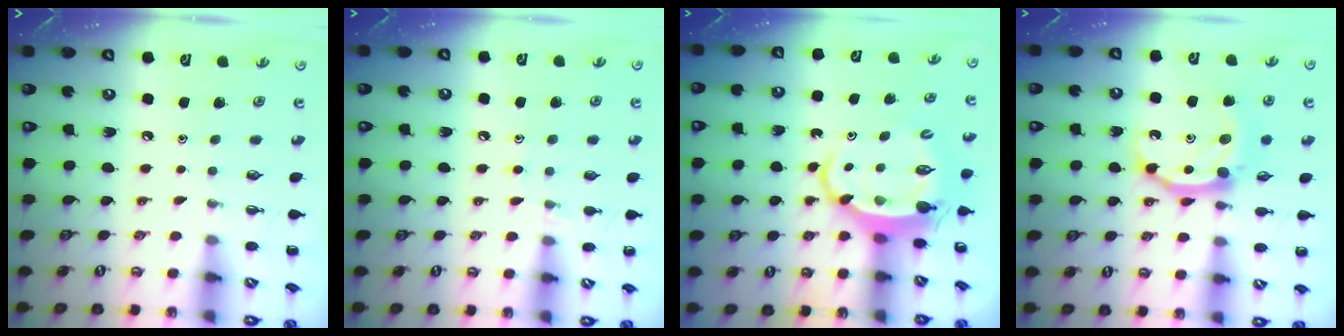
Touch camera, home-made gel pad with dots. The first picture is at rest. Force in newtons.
{"total": 6.8, "press": 6.4, "slide": 2.3}
{"total": 6.9, "press": 6.8, "slide": 1.2}
{"total": 11.6, "press": 11.6, "slide": 0.7}